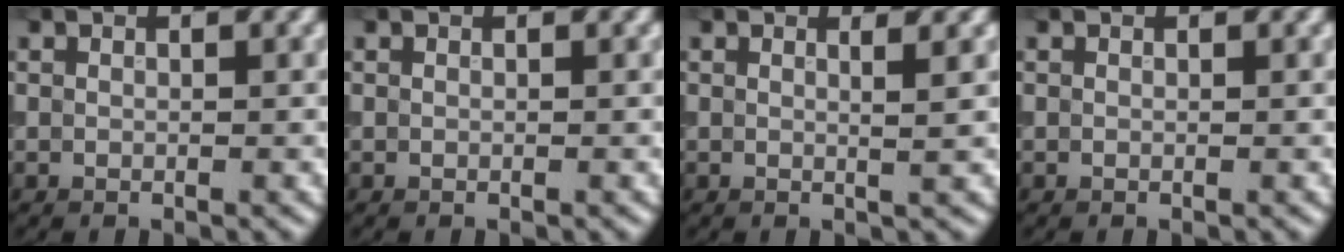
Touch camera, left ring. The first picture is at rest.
{"total": 0.0}
{"total": 1.8, "force": [0.5, 0.7, 1.6], "torque": [-0.017, 0.002, -0.006]}
{"total": 0.0}